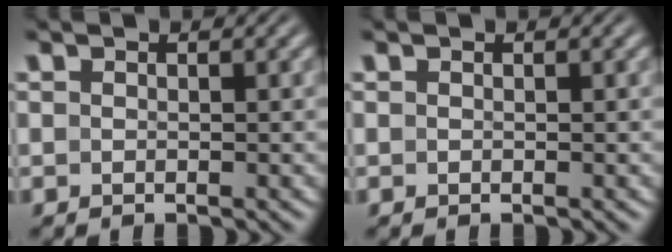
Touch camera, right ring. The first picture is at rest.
{"total": 0.0}